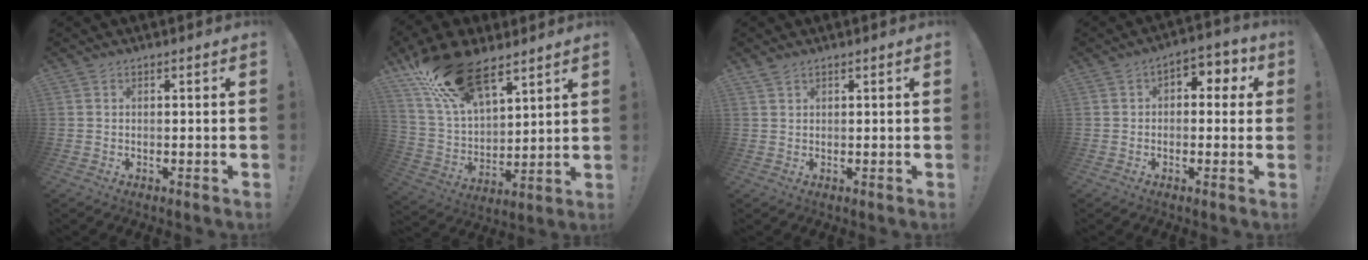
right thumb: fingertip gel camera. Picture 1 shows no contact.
{"total": 21.0, "force": [14.3, 10.0, 11.8], "torque": [-0.231, -0.082, 0.263]}
{"total": 1.7, "force": [1.4, 0.8, 0.5], "torque": [-0.006, -0.005, 0.027]}
{"total": 4.7, "force": [0.2, 3.8, 2.7], "torque": [-0.024, 0.005, 0.001]}